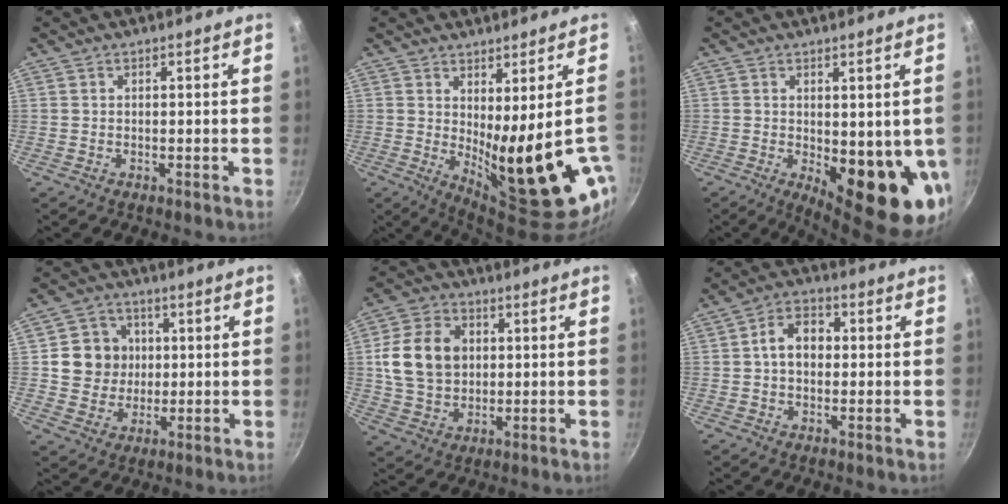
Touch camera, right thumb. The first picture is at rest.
{"total": 16.8, "force": [-1.7, 4.4, 16.1], "torque": [-0.205, -0.038, 0.000]}
{"total": 14.4, "force": [-1.4, 5.6, 13.2], "torque": [-0.144, -0.031, -0.005]}
{"total": 9.4, "force": [1.2, 8.7, 3.2], "torque": [-0.020, 0.006, 0.018]}
{"total": 13.8, "force": [2.0, 10.6, 8.6], "torque": [-0.139, 0.006, 0.034]}
{"total": 7.4, "force": [0.5, 5.4, 5.1], "torque": [-0.058, 0.021, -0.003]}